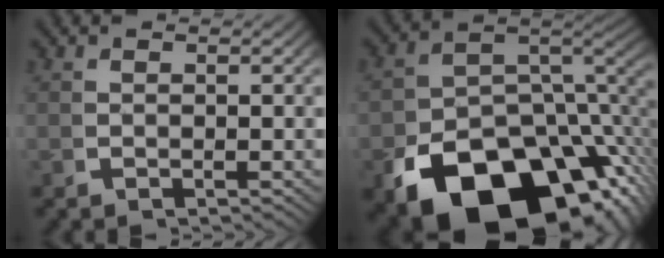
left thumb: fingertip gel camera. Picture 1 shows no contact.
{"total": 21.4, "force": [-8.8, 12.7, 14.8], "torque": [-0.230, -0.051, -0.117]}